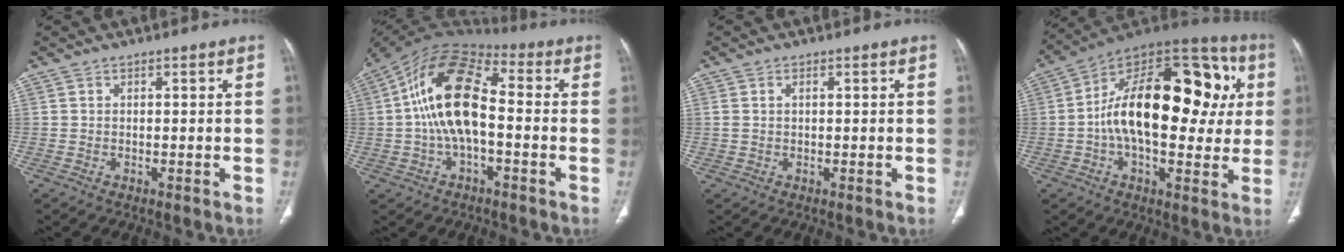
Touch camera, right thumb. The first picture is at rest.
{"total": 16.4, "force": [-0.5, 8.3, 14.1], "torque": [-0.262, 0.042, -0.020]}
{"total": 1.5, "force": [0.4, 0.9, 1.1], "torque": [-0.034, 0.012, 0.015]}
{"total": 28.1, "force": [2.9, 14.6, 23.8], "torque": [-0.342, 0.039, 0.035]}